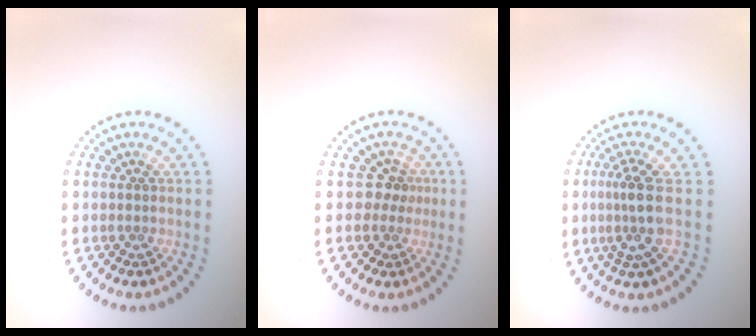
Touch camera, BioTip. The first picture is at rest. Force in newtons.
{"total": 1.9, "press": 1.4, "slide": 1.2}
{"total": 3.1, "press": 2.2, "slide": 2.1}